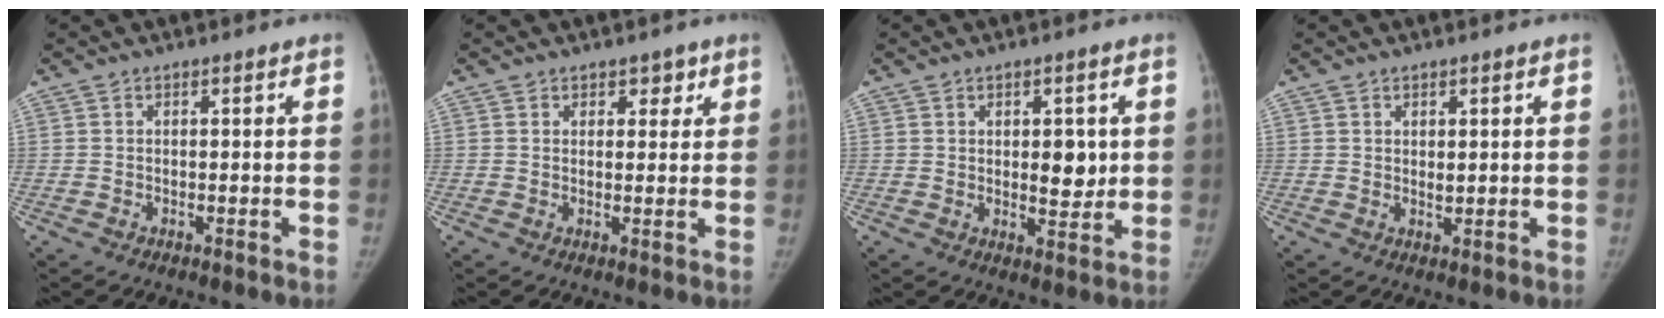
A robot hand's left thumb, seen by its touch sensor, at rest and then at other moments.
{"total": 2.6, "force": [1.6, 1.8, 1.0], "torque": [0.014, -0.008, 0.021]}
{"total": 6.2, "force": [1.0, 3.3, 5.2], "torque": [-0.048, -0.010, 0.020]}
{"total": 1.5, "force": [0.6, 0.9, 1.1], "torque": [-0.011, -0.006, 0.013]}